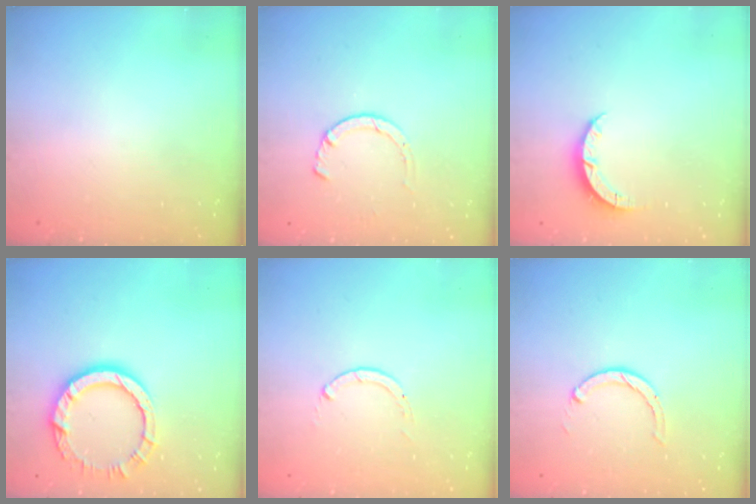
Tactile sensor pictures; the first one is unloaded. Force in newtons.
{"total": 1.2, "press": 1.2, "slide": 0.3}
{"total": 3.5, "press": 3.5, "slide": 0.3}
{"total": 10.6, "press": 10.5, "slide": 1.1}
{"total": 0.0}
{"total": 2.0, "press": 2.0, "slide": 0.3}